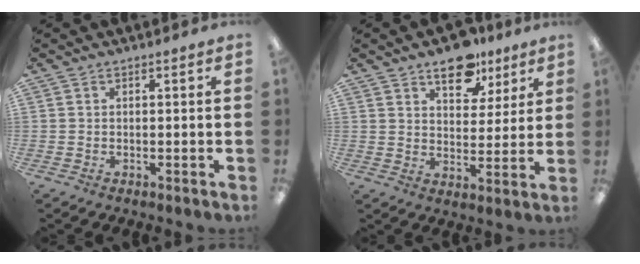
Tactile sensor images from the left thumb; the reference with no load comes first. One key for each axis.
{"total": 11.5, "fx": 8.2, "fy": 6.2, "fz": 5.1, "tx": -0.055, "ty": -0.046, "tz": 0.144}